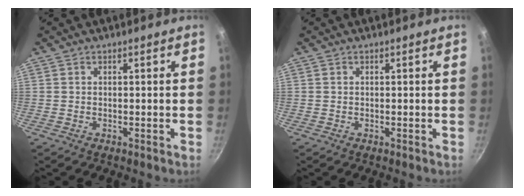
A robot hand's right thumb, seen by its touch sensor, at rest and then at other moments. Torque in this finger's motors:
{"motor_torque": [0.23, 0.01, 0.26, 0.08, 0.02]}